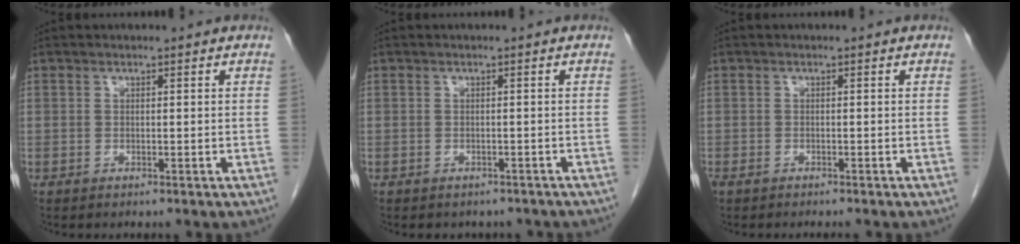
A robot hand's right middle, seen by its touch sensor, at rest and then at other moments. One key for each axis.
{"total": 4.4, "fx": -3.8, "fy": 2.0, "fz": 0.9, "tx": -0.011, "ty": 0.004, "tz": -0.040}
{"total": 2.5, "fx": -2.1, "fy": 0.7, "fz": 1.2, "tx": -0.021, "ty": -0.006, "tz": -0.025}